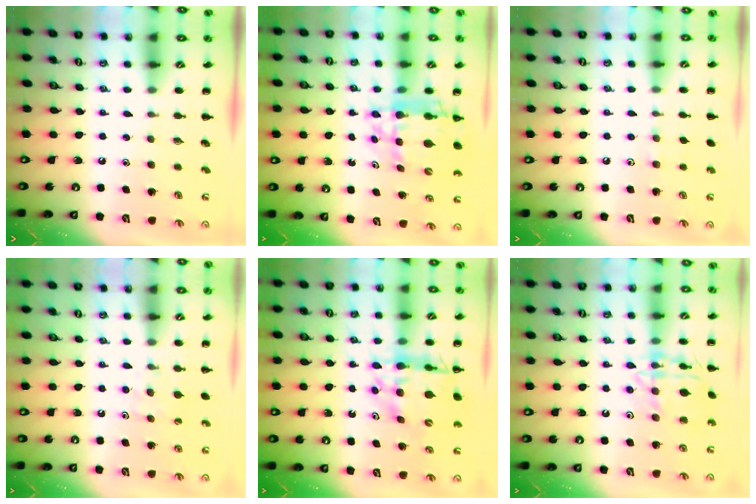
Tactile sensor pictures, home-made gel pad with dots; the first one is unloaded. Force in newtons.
{"total": 11.9, "press": 11.3, "slide": 3.6}
{"total": 5.2, "press": 4.9, "slide": 1.7}
{"total": 5.7, "press": 5.4, "slide": 1.9}
{"total": 13.5, "press": 12.9, "slide": 3.9}
{"total": 13.9, "press": 13.9, "slide": 0.9}